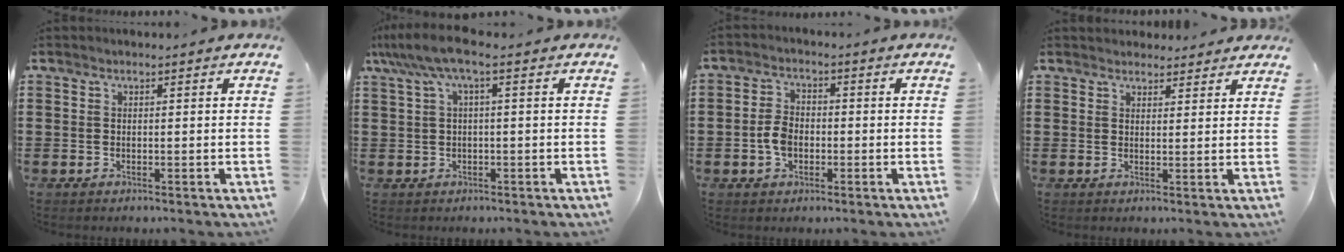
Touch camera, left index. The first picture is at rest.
{"total": 5.1, "force": [1.2, 1.0, 4.8], "torque": [-0.105, -0.001, 0.016]}
{"total": 4.1, "force": [-0.8, 2.7, 3.0], "torque": [-0.079, -0.002, -0.021]}
{"total": 2.6, "force": [2.4, 0.8, -0.1], "torque": [0.004, -0.005, 0.045]}